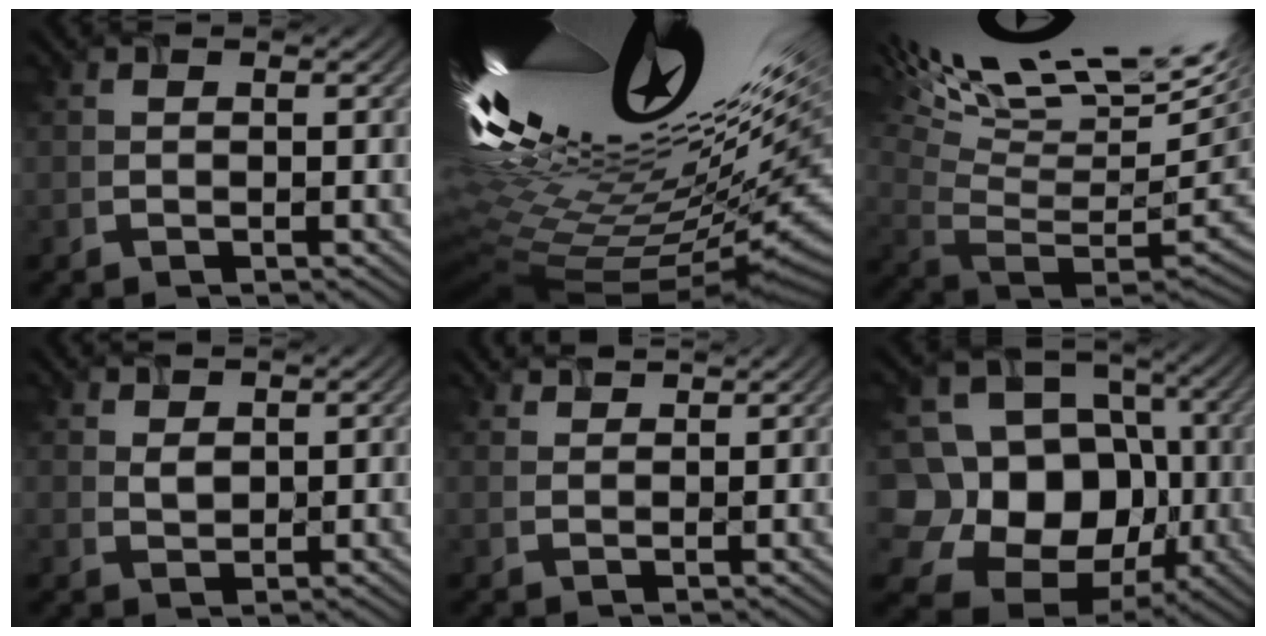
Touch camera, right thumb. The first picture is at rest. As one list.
[{"total": 19.2, "force": [5.3, 6.3, 17.3], "torque": [-0.285, -0.020, 0.123]}, {"total": 17.2, "force": [9.1, 4.5, 13.9], "torque": [-0.237, 0.034, 0.167]}, {"total": 2.3, "force": [1.8, 1.0, 1.0], "torque": [-0.024, 0.006, 0.043]}, {"total": 2.5, "force": [2.4, 0.3, 0.6], "torque": [-0.010, 0.007, 0.047]}, {"total": 17.4, "force": [-3.0, 14.9, 8.6], "torque": [-0.230, 0.011, -0.049]}]